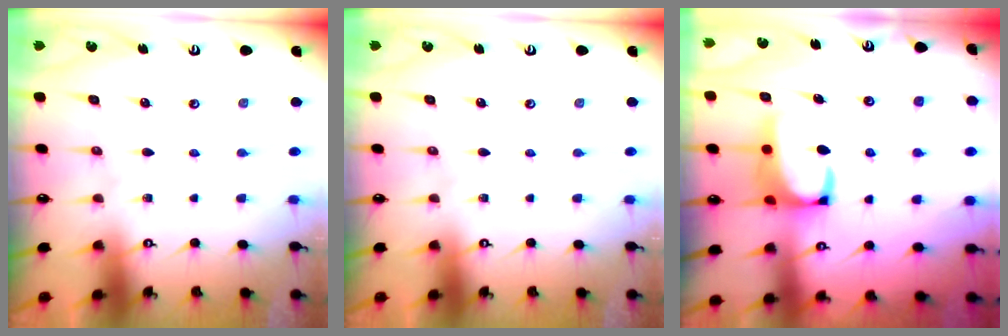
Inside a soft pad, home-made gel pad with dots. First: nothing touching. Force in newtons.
{"total": 0.0}
{"total": 3.4, "press": 3.2, "slide": 1.2}